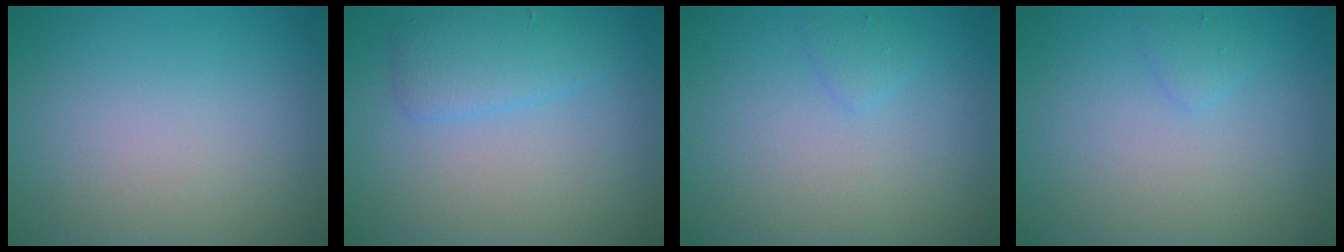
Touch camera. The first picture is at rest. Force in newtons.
{"total": 2.6, "press": 2.6, "slide": 0.1}
{"total": 0.9, "press": 0.9, "slide": 0.0}
{"total": 0.9, "press": 0.9, "slide": 0.0}